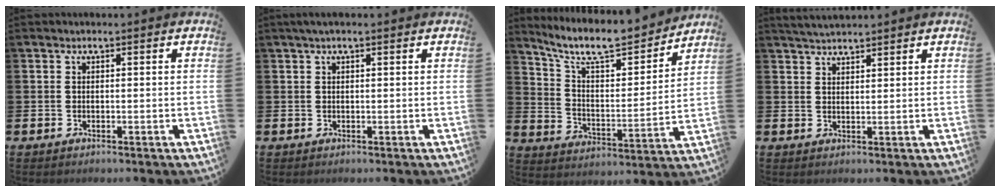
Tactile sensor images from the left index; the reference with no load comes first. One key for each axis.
{"total": 1.3, "fx": 0.9, "fy": 0.2, "fz": 1.0, "tx": -0.020, "ty": 0.003, "tz": 0.014}
{"total": 9.8, "fx": 8.6, "fy": 2.6, "fz": 3.9, "tx": -0.113, "ty": -0.060, "tz": 0.149}
{"total": 3.1, "fx": 3.0, "fy": 0.3, "fz": 0.4, "tx": -0.016, "ty": -0.010, "tz": 0.057}